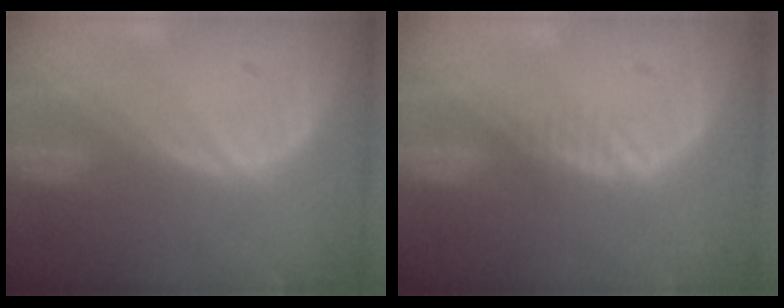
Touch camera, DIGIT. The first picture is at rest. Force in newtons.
{"total": 1.3, "press": 1.1, "slide": 0.7}